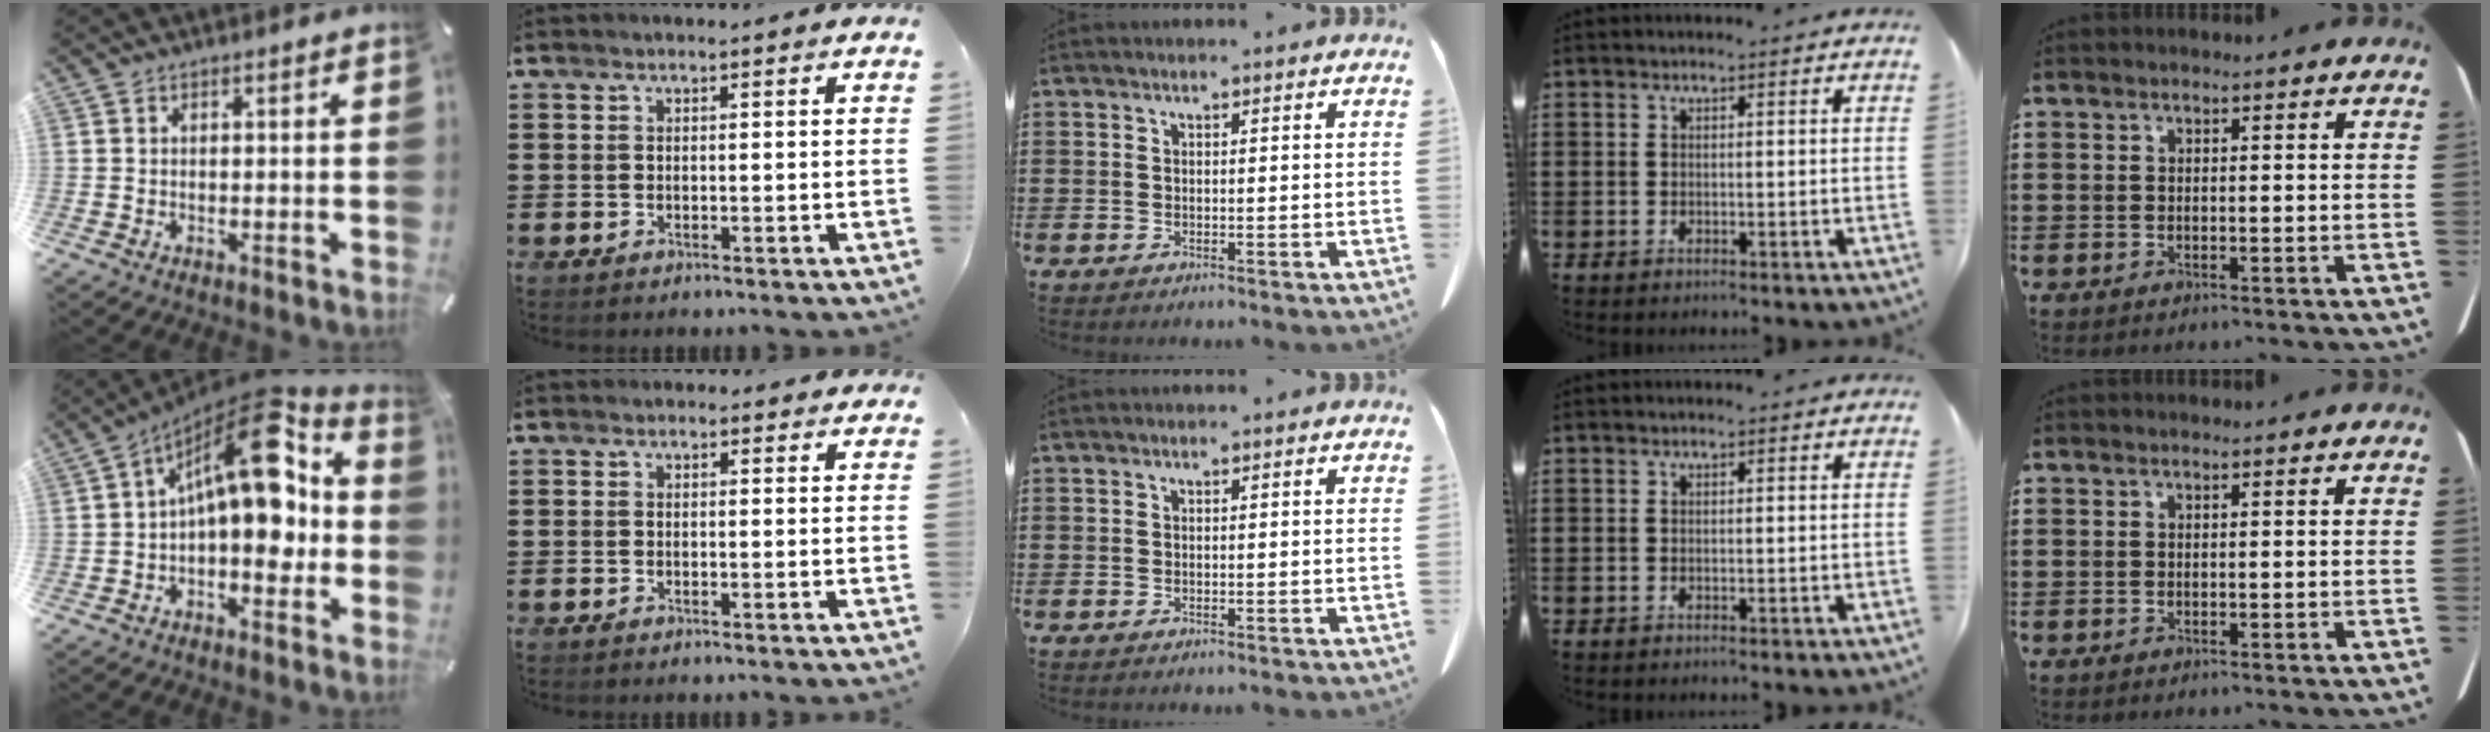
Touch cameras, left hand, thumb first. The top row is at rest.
{"thumb": {"total": 16.7, "force": [5.0, 7.5, 14.1], "torque": [-0.217, -0.045, 0.079]}, "index": {"total": 0.9, "force": [0.6, 0.6, 0.3], "torque": [-0.008, 0.007, 0.010]}}